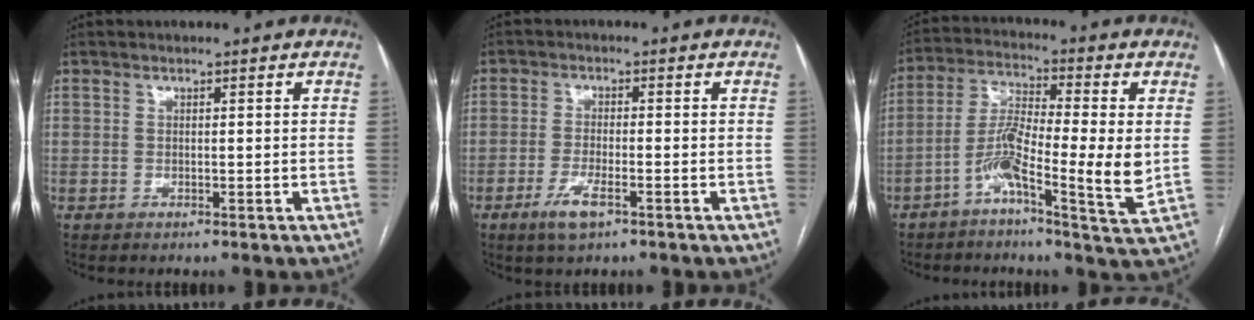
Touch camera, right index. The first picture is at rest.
{"total": 4.5, "force": [-2.6, 0.9, 3.5], "torque": [-0.077, -0.005, -0.045]}
{"total": 11.0, "force": [-2.5, 1.0, 10.6], "torque": [-0.203, 0.002, -0.056]}